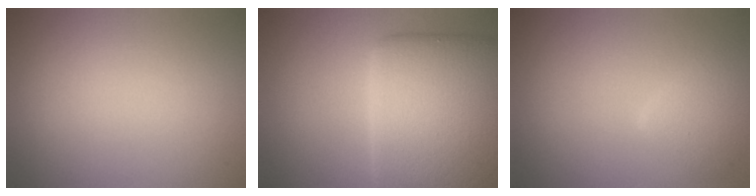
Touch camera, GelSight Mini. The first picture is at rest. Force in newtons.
{"total": 11.0, "press": 11.0, "slide": 0.4}
{"total": 2.6, "press": 2.6, "slide": 0.1}